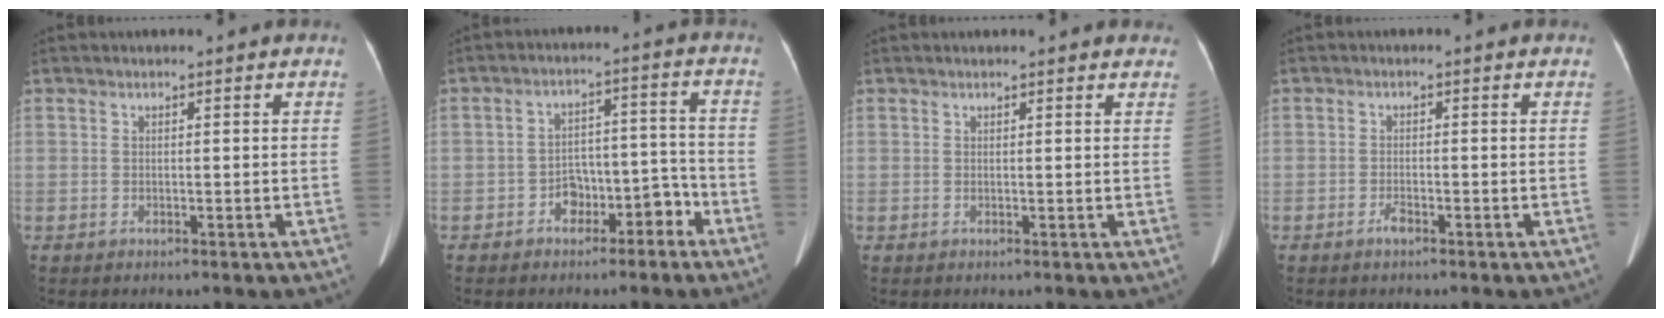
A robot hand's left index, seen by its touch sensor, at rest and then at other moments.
{"total": 6.0, "force": [-3.8, 3.3, 3.2], "torque": [-0.040, 0.042, -0.055]}
{"total": 4.6, "force": [4.2, 1.2, 1.4], "torque": [-0.009, 0.018, 0.035]}
{"total": 1.4, "force": [-1.0, 0.4, 0.8], "torque": [-0.017, 0.000, -0.017]}